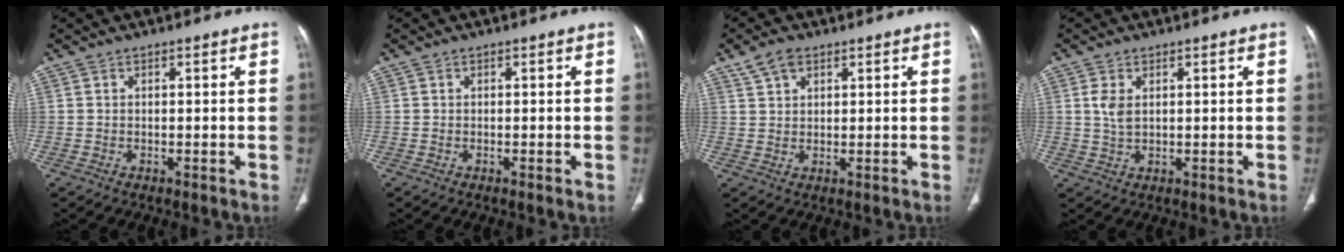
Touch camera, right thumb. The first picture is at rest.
{"total": 0.5, "force": [-0.3, 0.0, 0.5], "torque": [-0.007, -0.001, -0.004]}
{"total": 4.0, "force": [2.5, 2.3, 2.2], "torque": [-0.036, 0.000, 0.051]}
{"total": 3.2, "force": [0.9, 1.8, 2.6], "torque": [-0.052, -0.003, 0.021]}